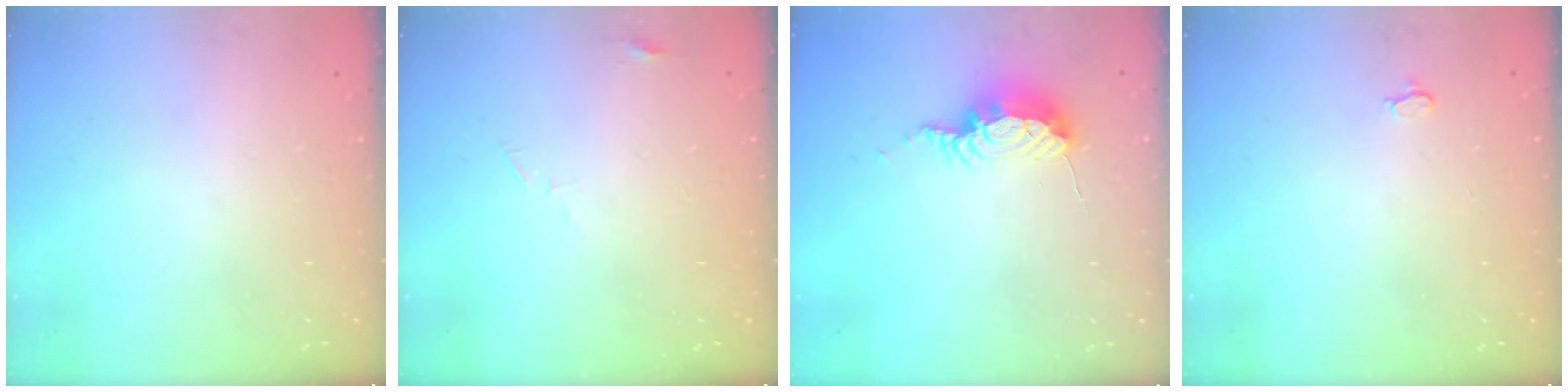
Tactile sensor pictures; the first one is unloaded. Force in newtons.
{"total": 2.9, "press": 2.9, "slide": 0.2}
{"total": 8.0, "press": 7.9, "slide": 0.9}
{"total": 2.6, "press": 2.6, "slide": 0.3}